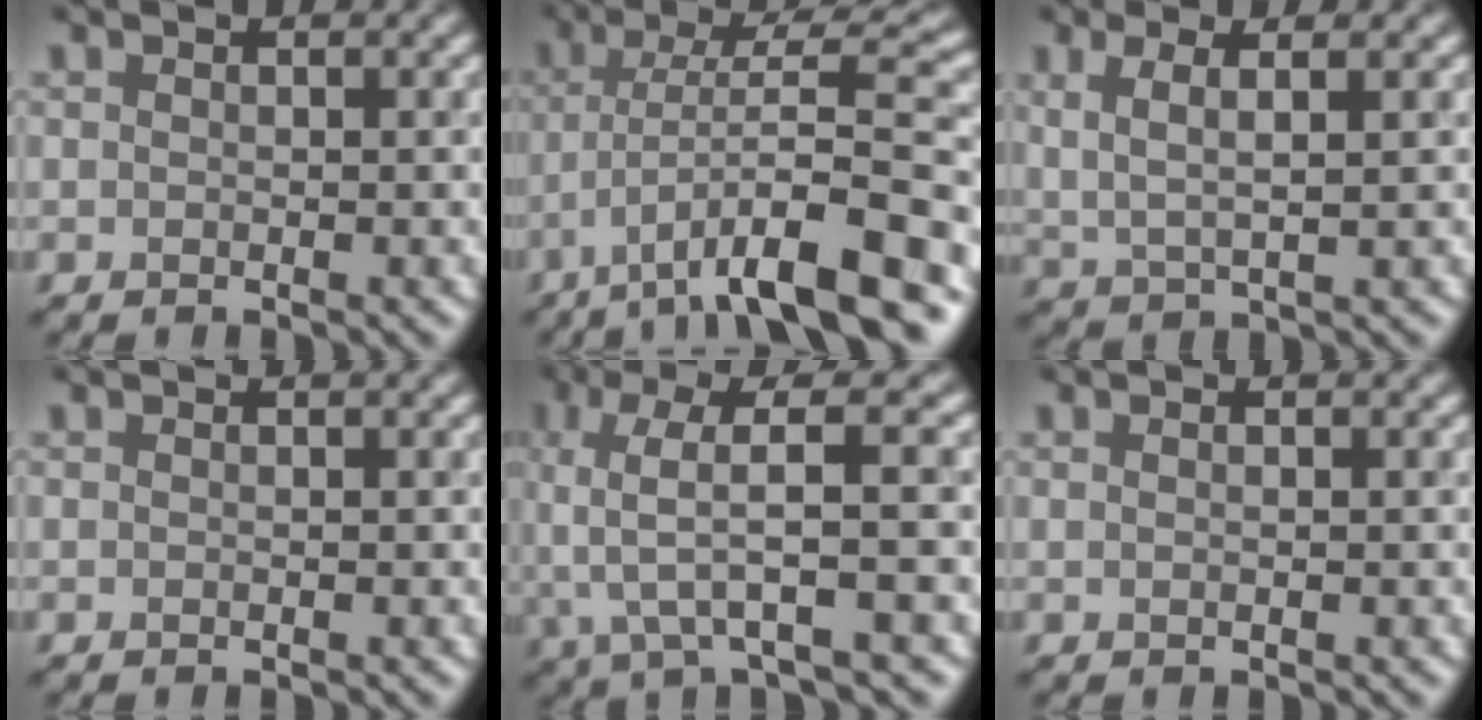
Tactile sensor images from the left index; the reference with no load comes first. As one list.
[{"total": 10.9, "force": [-4.2, 2.4, 9.7], "torque": [-0.150, 0.021, -0.068]}, {"total": 3.0, "force": [1.4, 0.9, 2.5], "torque": [-0.051, -0.002, 0.028]}, {"total": 0.0}, {"total": 6.4, "force": [-0.1, 1.3, 6.2], "torque": [-0.129, 0.012, -0.006]}, {"total": 0.9, "force": [0.3, 0.5, 0.7], "torque": [-0.005, -0.004, -0.003]}]